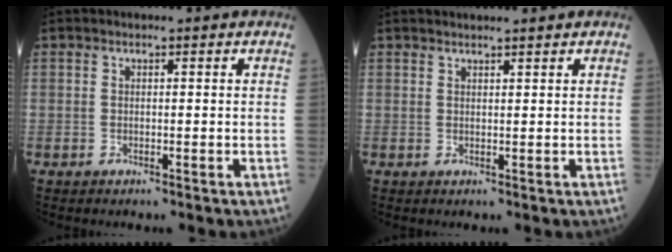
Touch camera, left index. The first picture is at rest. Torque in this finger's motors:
{"motor_torque": [0.25, -0.64, 0.02, 0.02]}